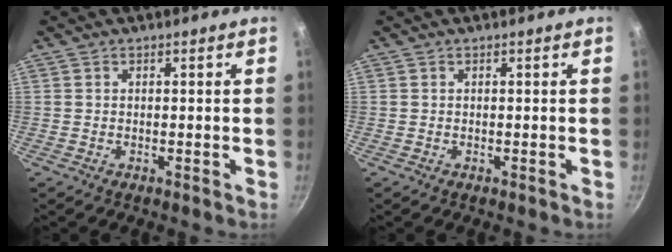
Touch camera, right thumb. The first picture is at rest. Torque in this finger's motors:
{"motor_torque": [-0.09, -0.09, 0.12, 0.09, 0.00]}